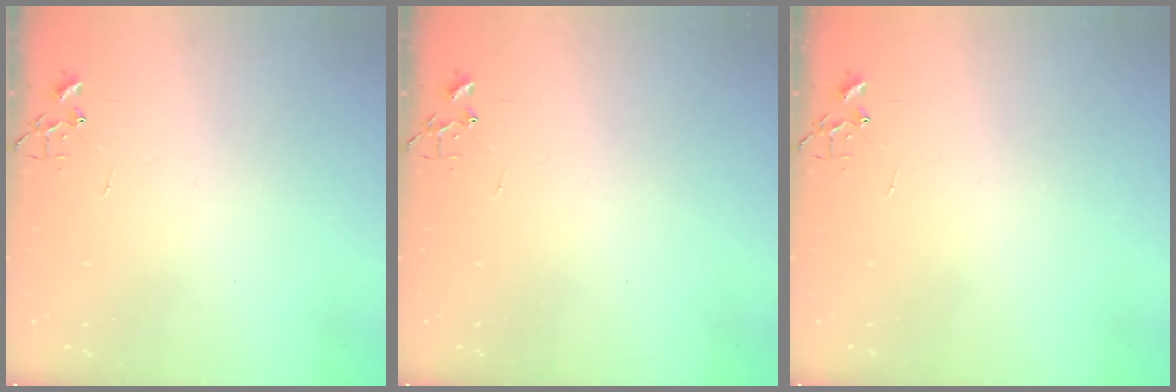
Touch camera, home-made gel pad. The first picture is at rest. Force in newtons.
{"total": 0.0}
{"total": 0.0}